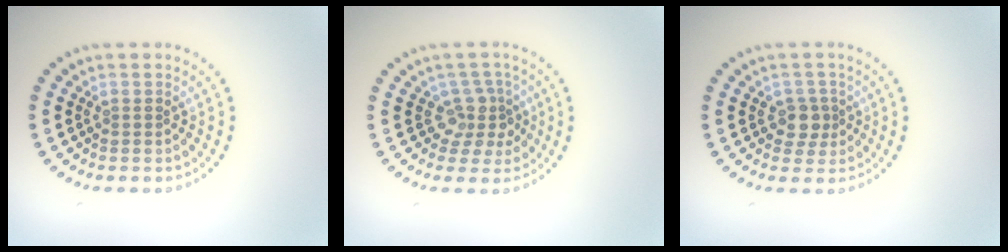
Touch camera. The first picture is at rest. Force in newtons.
{"total": 2.9, "press": 2.1, "slide": 2.0}
{"total": 1.9, "press": 1.7, "slide": 1.0}